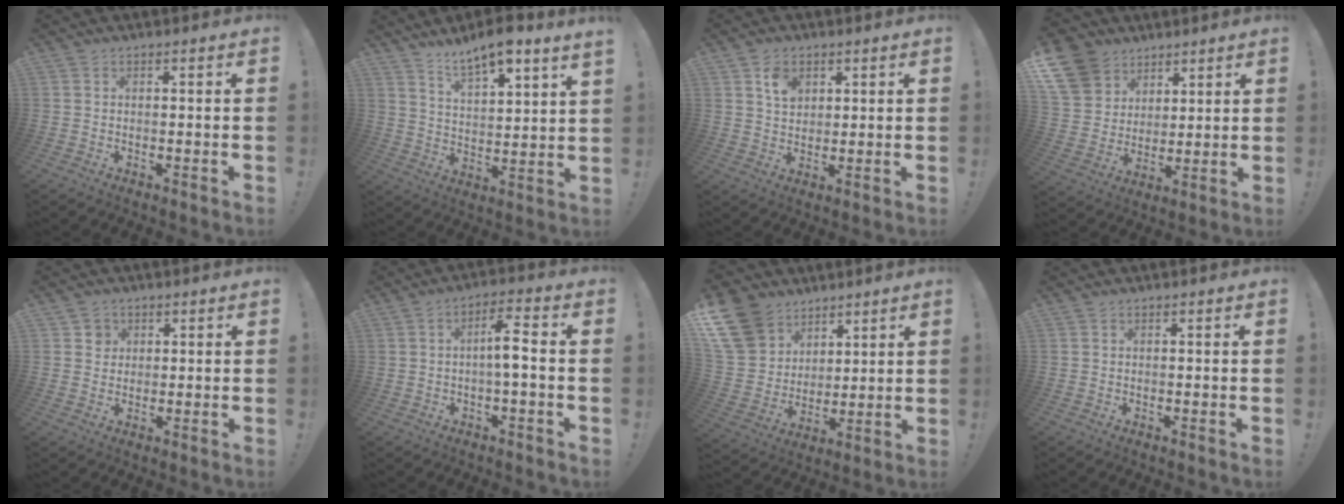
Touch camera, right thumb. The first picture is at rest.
{"total": 9.4, "force": [7.9, 0.9, 5.1], "torque": [-0.089, -0.052, 0.135]}
{"total": 5.9, "force": [3.0, 4.4, 2.6], "torque": [-0.022, -0.013, 0.052]}
{"total": 14.0, "force": [7.5, 10.7, 5.1], "torque": [-0.077, -0.044, 0.151]}
{"total": 3.1, "force": [1.0, 2.9, 0.6], "torque": [0.005, -0.004, 0.015]}
{"total": 7.2, "force": [-0.4, 1.7, 7.0], "torque": [-0.107, 0.004, -0.013]}
{"total": 15.9, "force": [8.5, 11.8, 6.4], "torque": [-0.110, -0.052, 0.175]}
{"total": 0.0}